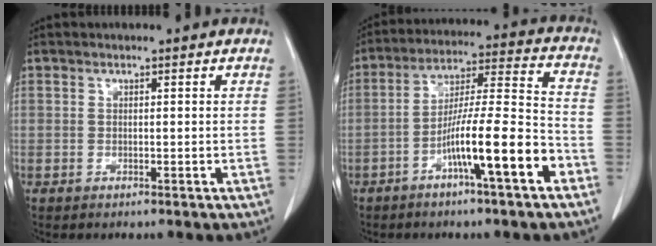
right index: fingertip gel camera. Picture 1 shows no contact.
{"total": 14.0, "force": [-6.3, 0.7, 12.5], "torque": [-0.213, 0.007, -0.106]}